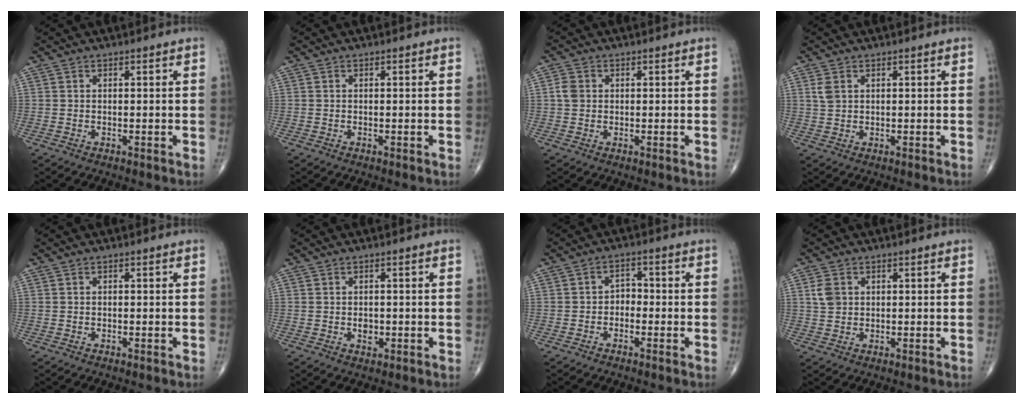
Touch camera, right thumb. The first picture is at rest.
{"total": 0.0}
{"total": 2.5, "force": [0.3, 2.1, 1.3], "torque": [-0.022, 0.006, 0.002]}
{"total": 2.1, "force": [0.8, 1.4, 1.4], "torque": [-0.030, 0.004, 0.022]}
{"total": 0.0}
{"total": 2.0, "force": [-0.3, 1.4, 1.4], "torque": [-0.016, 0.001, -0.002]}
{"total": 1.5, "force": [-0.5, 1.2, 0.8], "torque": [-0.003, 0.006, -0.013]}
{"total": 3.4, "force": [0.9, 2.7, 1.9], "torque": [-0.030, 0.002, 0.019]}